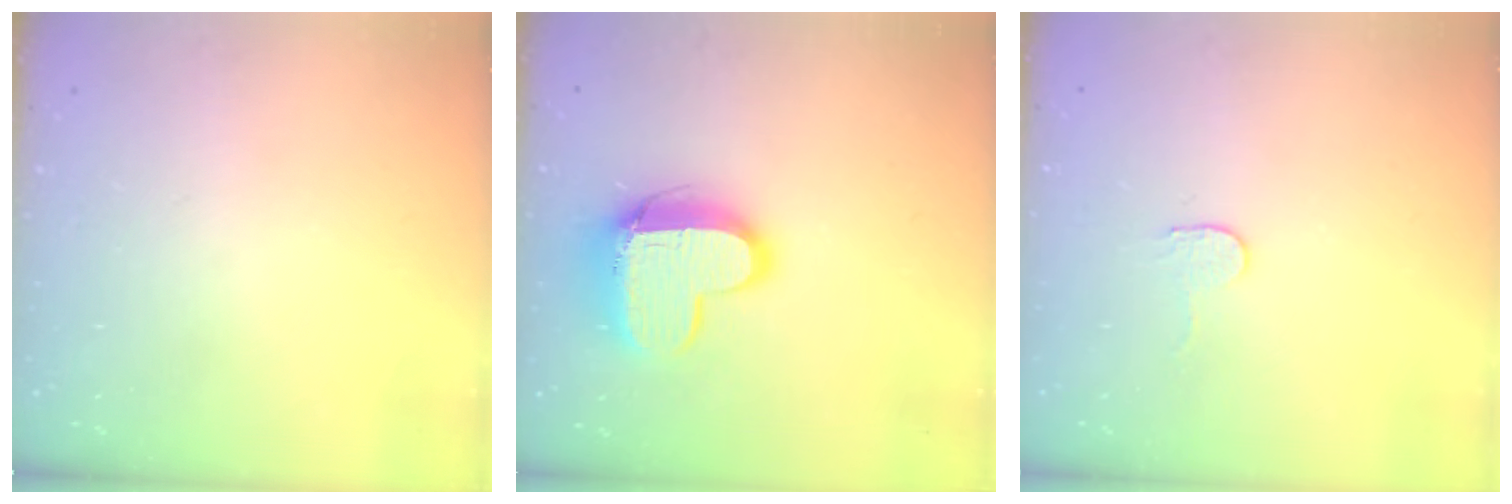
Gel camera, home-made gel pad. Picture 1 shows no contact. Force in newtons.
{"total": 12.9, "press": 12.9, "slide": 1.1}
{"total": 2.7, "press": 2.7, "slide": 0.2}